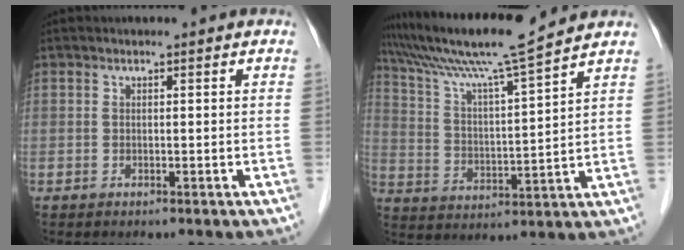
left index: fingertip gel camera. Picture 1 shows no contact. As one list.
[{"total": 14.6, "force": [12.8, -2.0, 6.6], "torque": [-0.128, 0.005, 0.217]}]